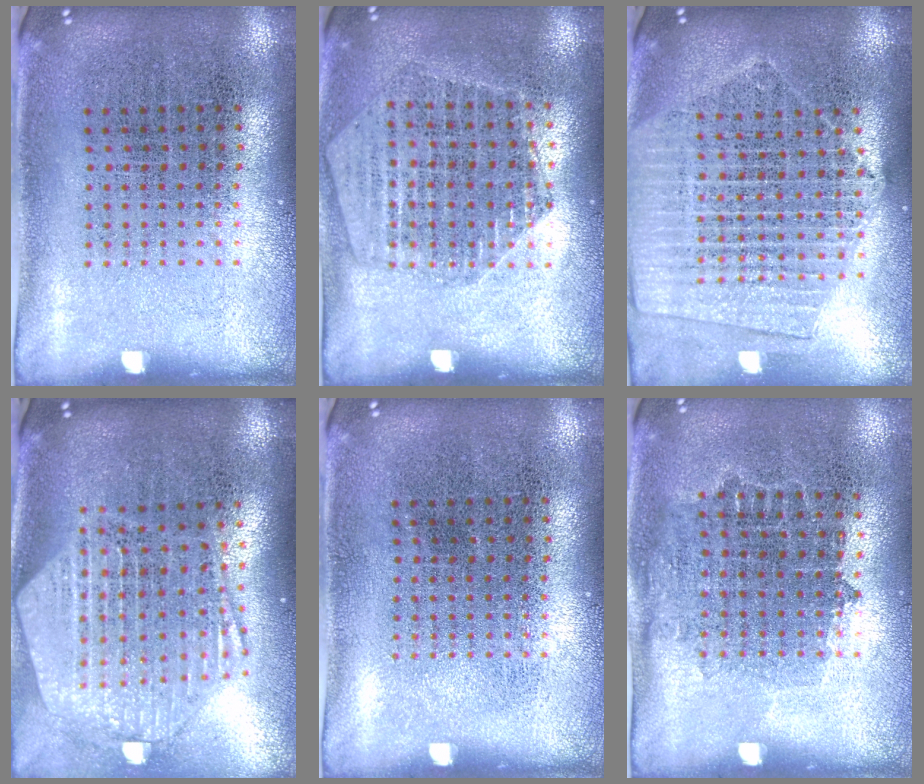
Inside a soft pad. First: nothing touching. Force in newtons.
{"total": 1.6, "press": 1.6, "slide": 0.2}
{"total": 1.9, "press": 1.8, "slide": 0.7}
{"total": 2.6, "press": 2.2, "slide": 1.5}
{"total": 0.0}
{"total": 0.8, "press": 0.7, "slide": 0.3}